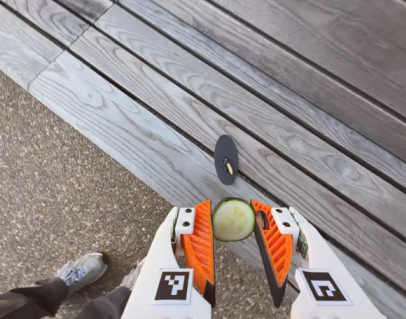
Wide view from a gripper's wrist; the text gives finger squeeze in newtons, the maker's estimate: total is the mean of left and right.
{"total": 7.4, "left": 7.5, "right": 7.4}